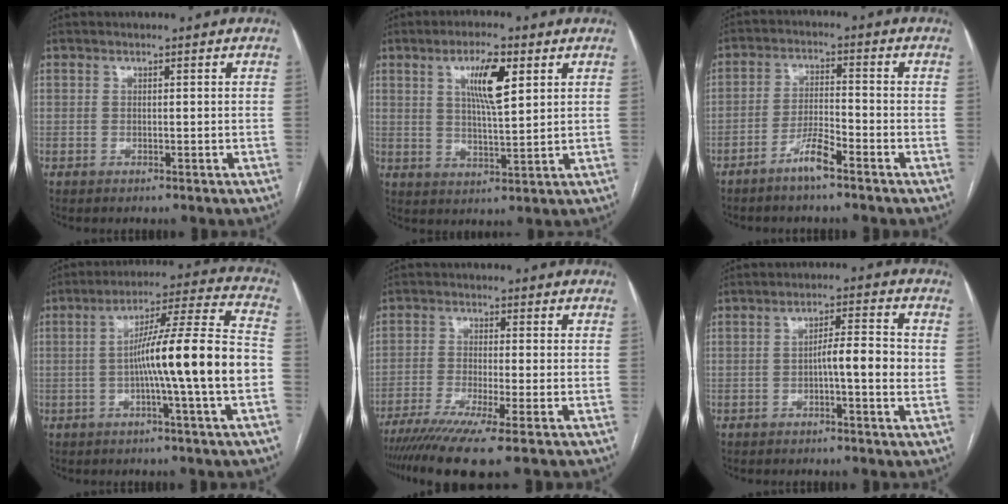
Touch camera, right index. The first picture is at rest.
{"total": 7.6, "force": [3.2, 1.4, 6.8], "torque": [-0.121, -0.001, 0.055]}
{"total": 4.9, "force": [-3.6, 0.4, 3.4], "torque": [-0.067, -0.001, -0.070]}
{"total": 15.1, "force": [-2.7, -0.9, 14.9], "torque": [-0.237, 0.014, -0.050]}
{"total": 9.8, "force": [-7.0, -0.7, 6.8], "torque": [-0.111, -0.022, -0.115]}
{"total": 6.0, "force": [-0.6, 0.7, 5.9], "torque": [-0.088, 0.010, -0.012]}